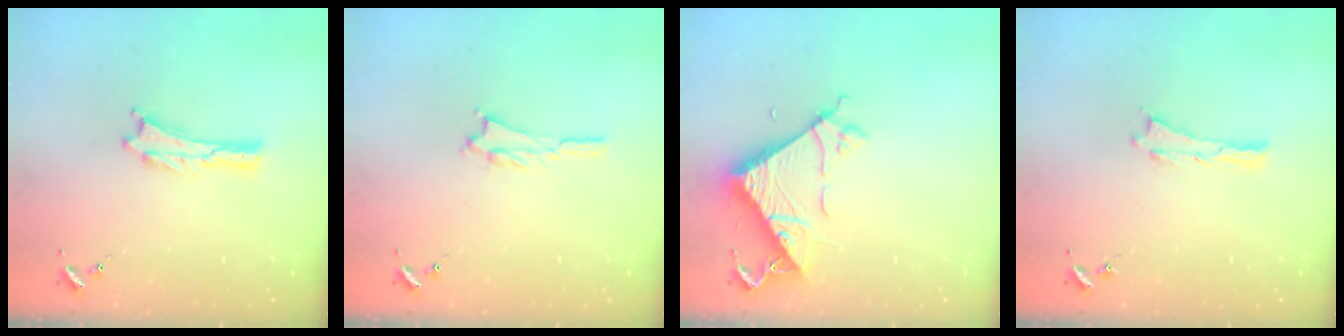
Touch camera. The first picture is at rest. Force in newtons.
{"total": 1.1, "press": 1.1, "slide": 0.2}
{"total": 8.3, "press": 8.3, "slide": 0.8}
{"total": 0.0}